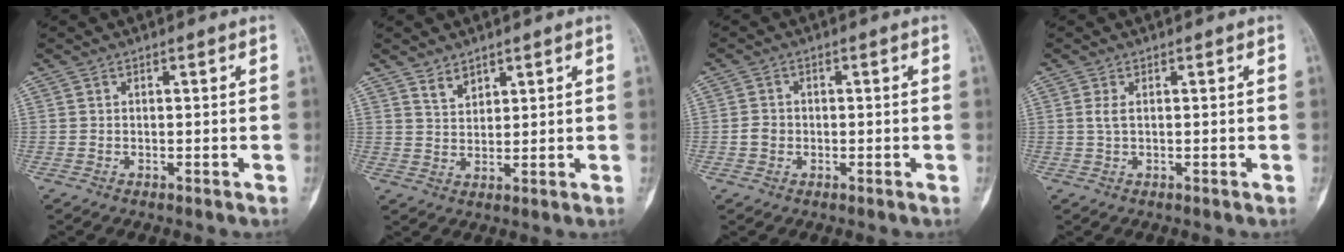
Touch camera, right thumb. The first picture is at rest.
{"total": 3.1, "force": [2.5, 1.6, 1.0], "torque": [-0.005, -0.022, 0.051]}
{"total": 2.1, "force": [-0.4, 1.8, 0.9], "torque": [-0.010, 0.007, -0.009]}
{"total": 1.4, "force": [0.4, 0.5, 1.2], "torque": [-0.035, 0.004, 0.014]}